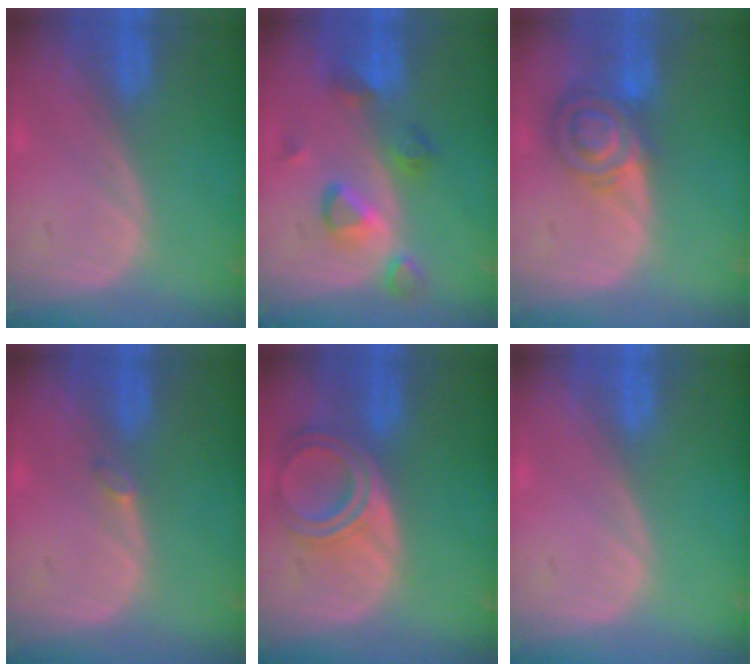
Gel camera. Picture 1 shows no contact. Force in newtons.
{"total": 5.5, "press": 5.5, "slide": 0.7}
{"total": 7.4, "press": 6.3, "slide": 3.9}
{"total": 0.9, "press": 0.9, "slide": 0.3}
{"total": 6.6, "press": 6.0, "slide": 2.8}
{"total": 0.0}